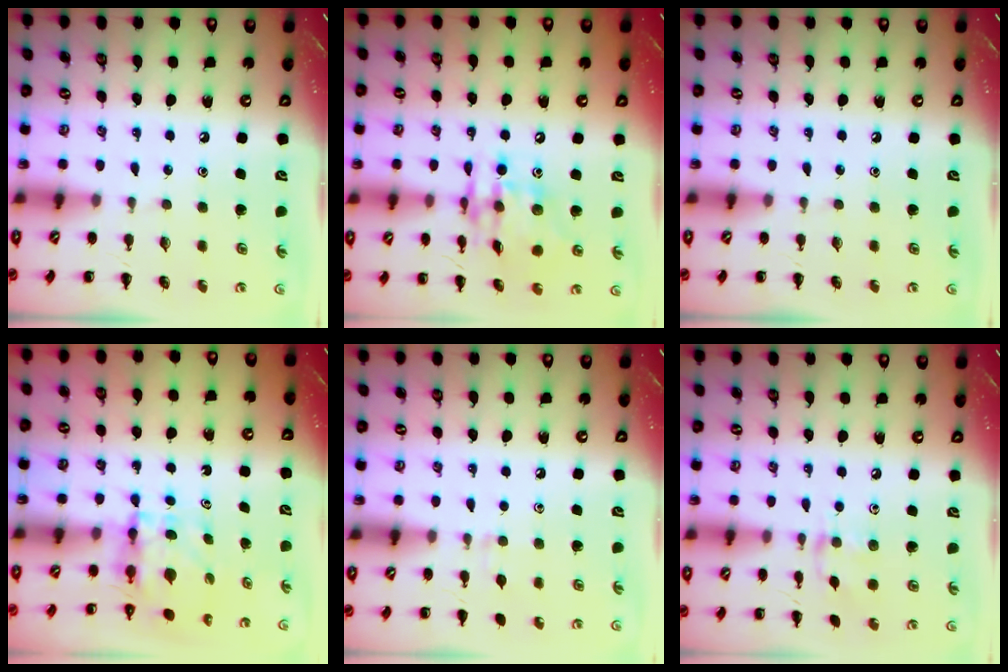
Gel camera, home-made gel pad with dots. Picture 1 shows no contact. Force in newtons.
{"total": 14.9, "press": 14.7, "slide": 2.6}
{"total": 0.0}
{"total": 3.9, "press": 3.9, "slide": 0.3}
{"total": 6.2, "press": 5.8, "slide": 2.2}
{"total": 6.7, "press": 6.6, "slide": 1.5}